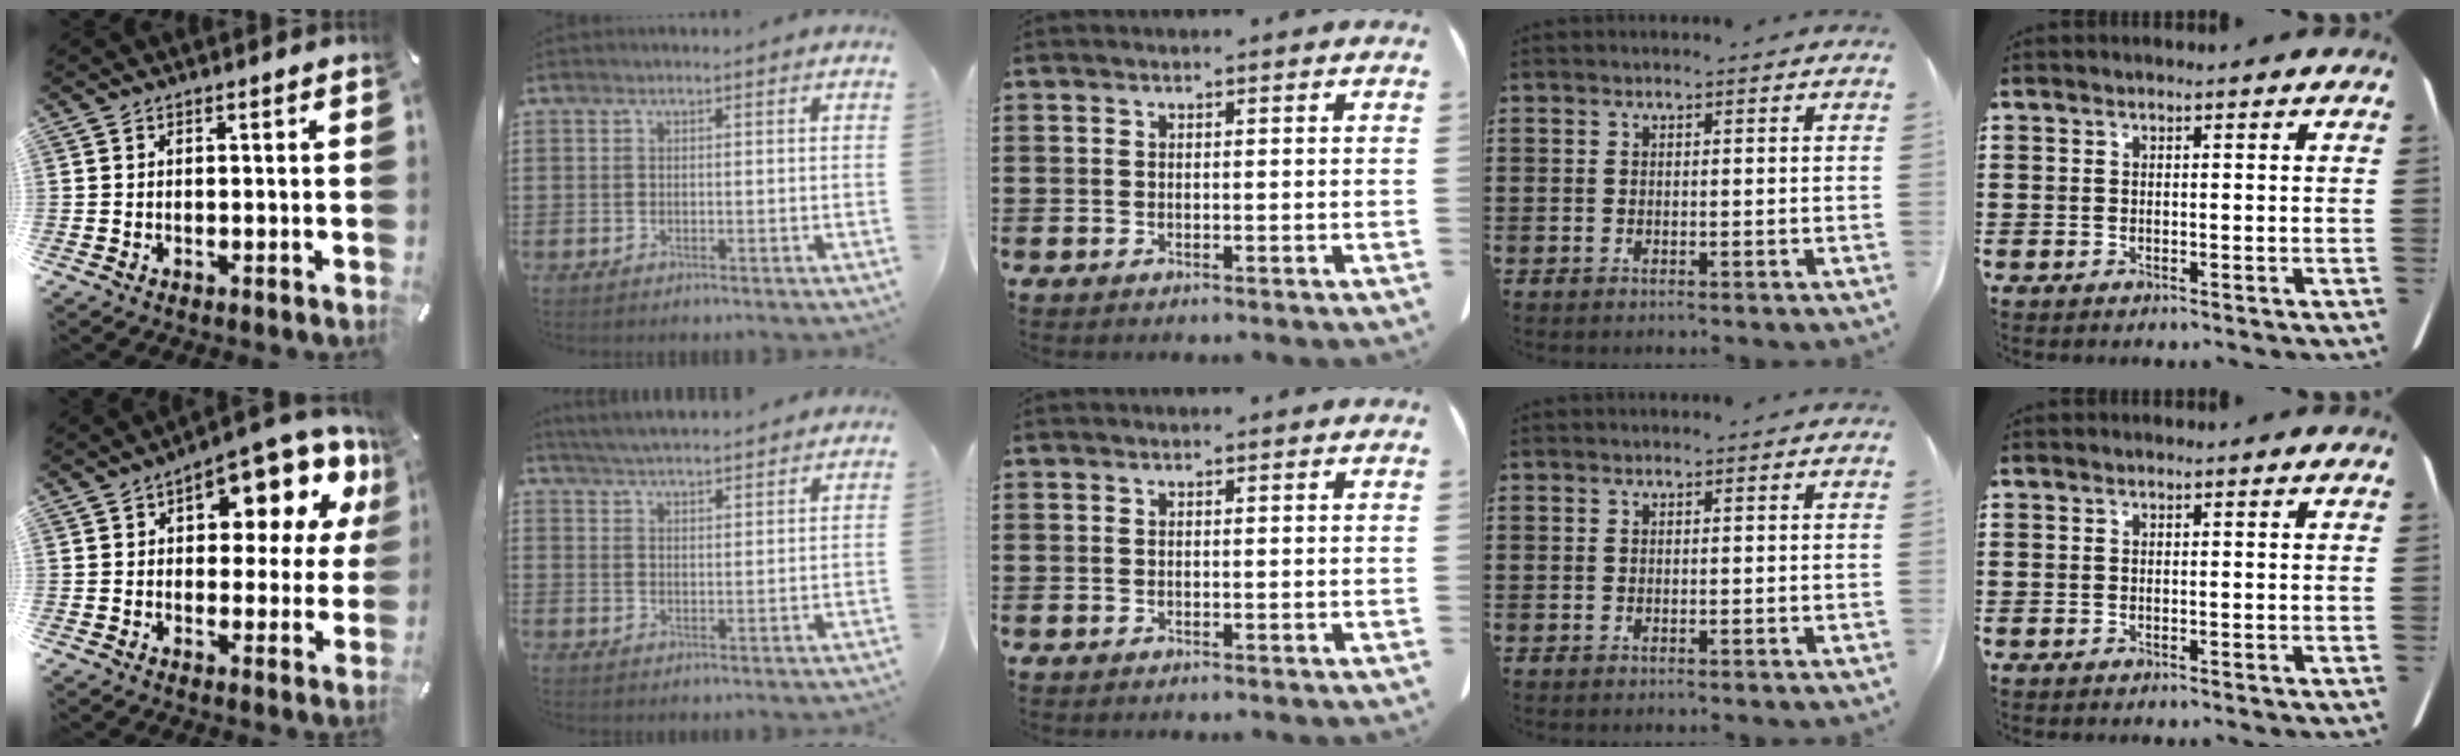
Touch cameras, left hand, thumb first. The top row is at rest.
{"thumb": {"total": 13.8, "force": [7.5, 6.4, 9.6], "torque": [-0.122, -0.059, 0.123]}, "index": {"total": 4.4, "force": [4.3, -0.3, 0.6], "torque": [-0.025, -0.017, 0.078]}}